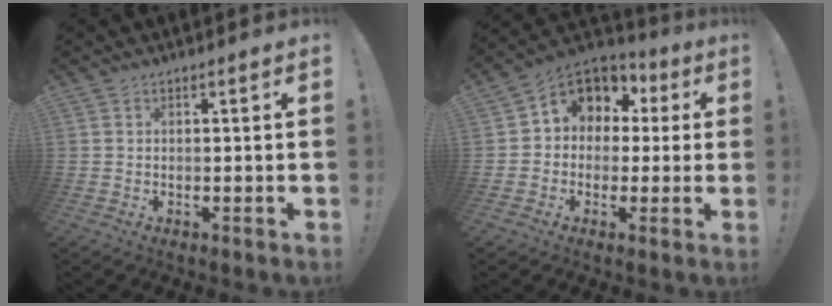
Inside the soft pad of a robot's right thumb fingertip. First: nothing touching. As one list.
[{"total": 9.2, "force": [2.3, 7.9, 4.2], "torque": [-0.069, -0.007, 0.050]}]